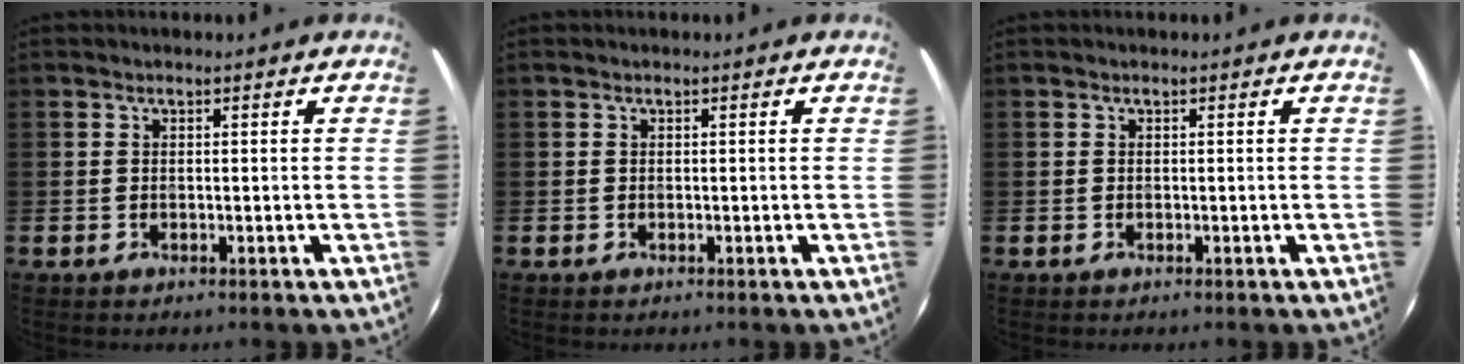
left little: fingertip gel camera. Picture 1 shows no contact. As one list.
[{"total": 0.0}, {"total": 0.0}]